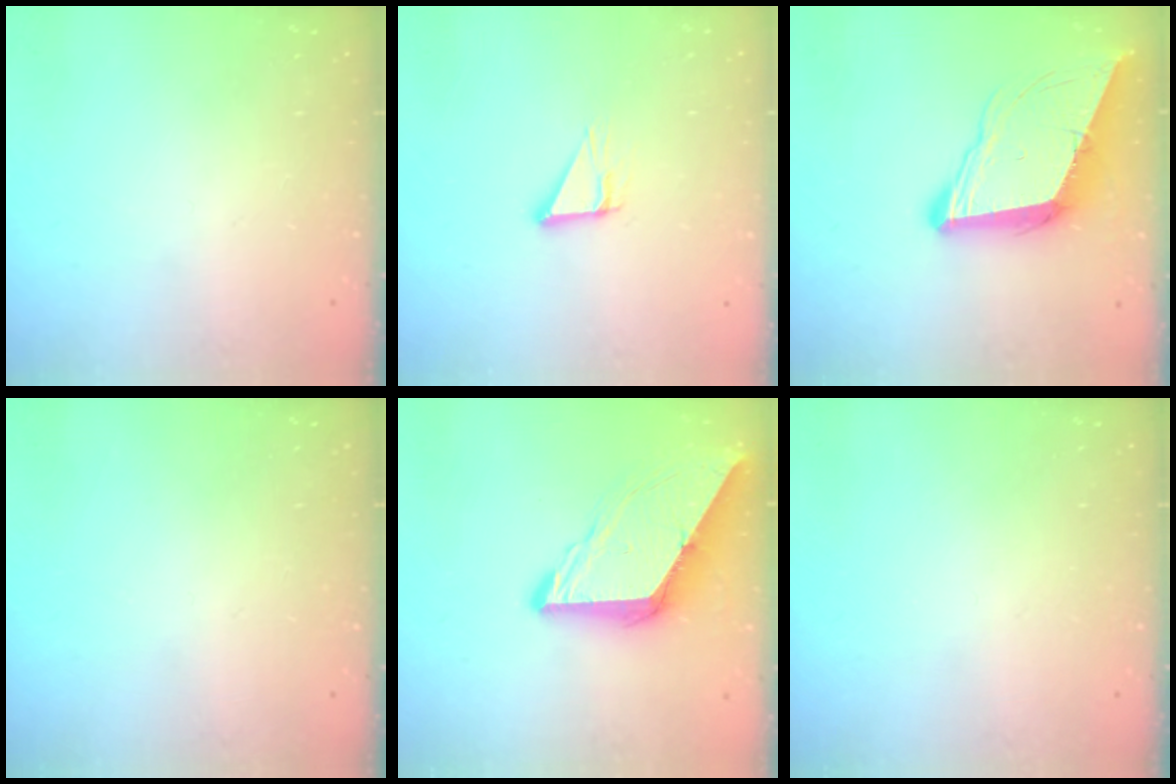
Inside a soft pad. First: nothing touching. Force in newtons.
{"total": 4.6, "press": 4.6, "slide": 0.2}
{"total": 11.1, "press": 10.6, "slide": 3.3}
{"total": 0.0}
{"total": 10.2, "press": 10.1, "slide": 1.2}
{"total": 0.0}